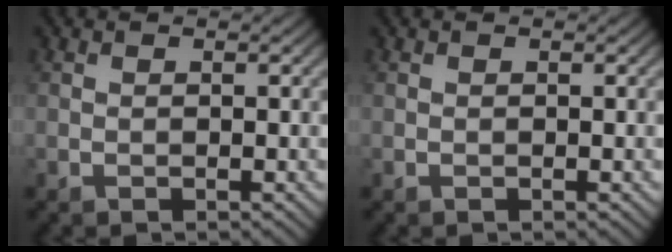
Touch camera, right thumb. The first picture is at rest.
{"total": 0.0}